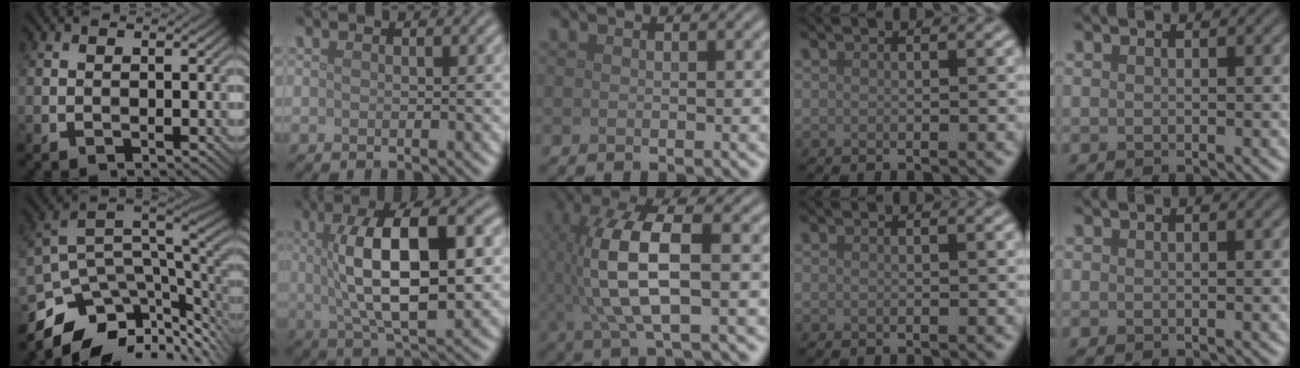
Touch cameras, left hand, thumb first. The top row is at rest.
{"thumb": {"total": 11.3, "force": [-5.1, 6.5, 7.7], "torque": [-0.157, -0.023, -0.082]}, "index": {"total": 11.0, "force": [1.1, 4.0, 10.2], "torque": [-0.159, 0.010, 0.017]}, "middle": {"total": 8.0, "force": [0.4, 2.6, 7.5], "torque": [-0.162, 0.004, 0.010]}}